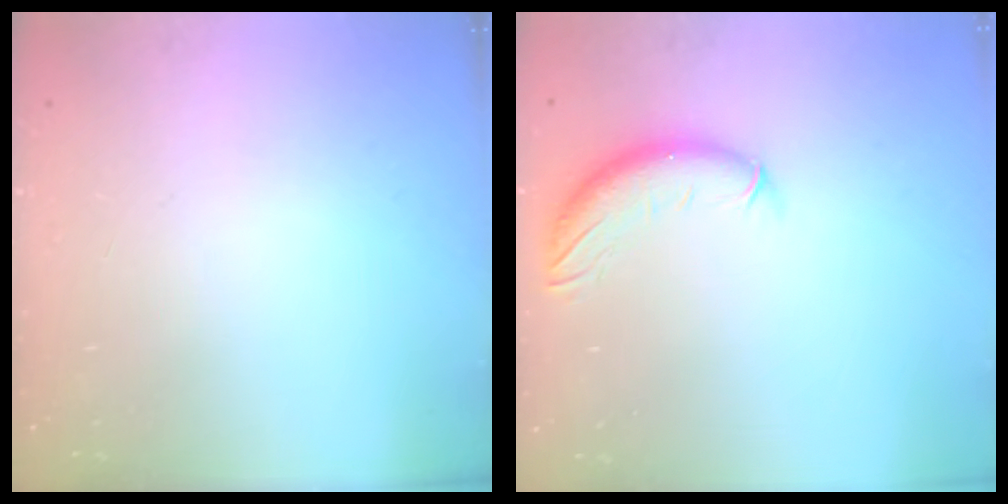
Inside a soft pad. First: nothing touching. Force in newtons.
{"total": 10.2, "press": 10.0, "slide": 2.1}